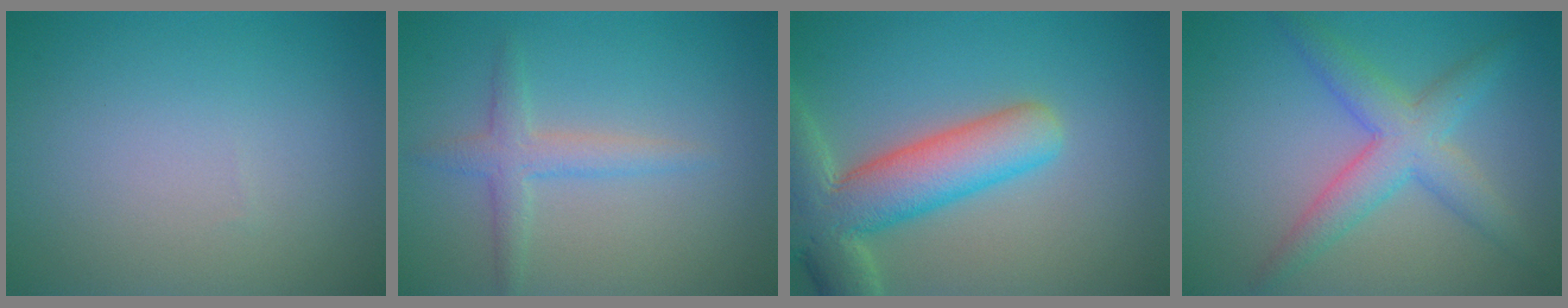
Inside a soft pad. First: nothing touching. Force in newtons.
{"total": 2.4, "press": 2.4, "slide": 0.2}
{"total": 8.5, "press": 8.5, "slide": 0.9}
{"total": 4.7, "press": 4.7, "slide": 0.2}